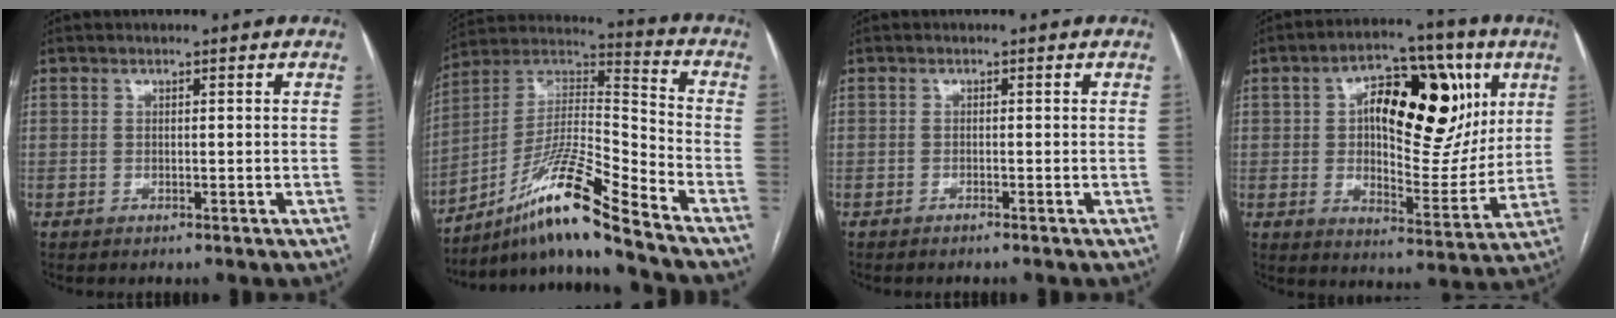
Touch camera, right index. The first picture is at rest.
{"total": 15.2, "force": [-11.2, -0.9, 10.3], "torque": [-0.195, 0.016, -0.201]}
{"total": 0.6, "force": [-0.5, -0.1, 0.2], "torque": [-0.006, 0.000, -0.011]}
{"total": 19.9, "force": [5.7, 8.6, 17.0], "torque": [-0.249, 0.030, 0.089]}